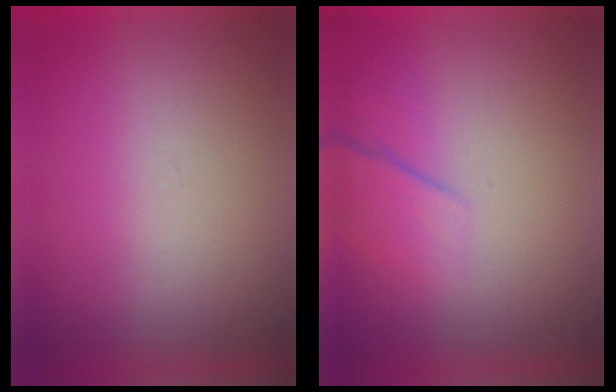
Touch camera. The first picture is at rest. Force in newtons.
{"total": 2.5}